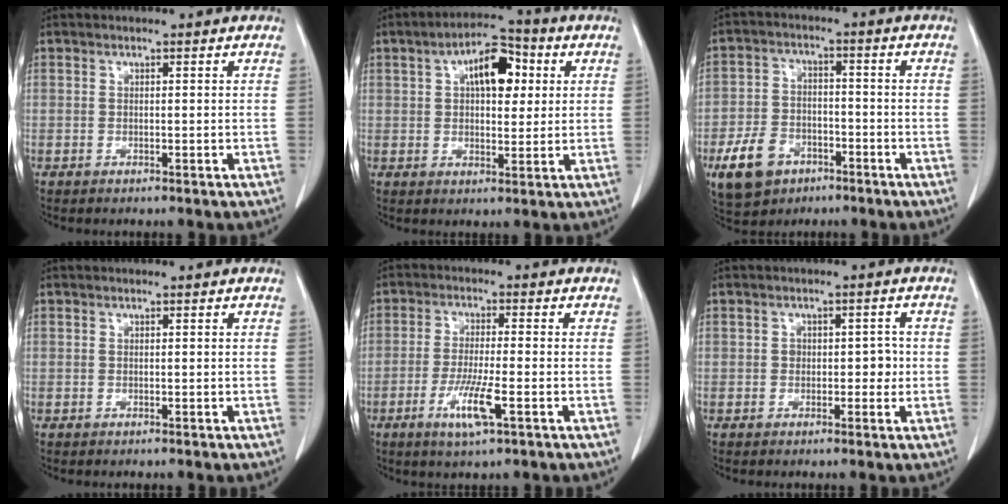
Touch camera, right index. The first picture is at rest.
{"total": 8.9, "force": [2.7, 4.2, 7.3], "torque": [-0.115, 0.025, 0.040]}
{"total": 8.9, "force": [-4.7, 6.1, 4.4], "torque": [-0.098, 0.009, -0.075]}
{"total": 0.0}
{"total": 6.7, "force": [-2.9, 0.3, 6.0], "torque": [-0.119, -0.014, -0.051]}
{"total": 2.8, "force": [-0.3, 1.9, 2.1], "torque": [-0.020, 0.009, -0.003]}